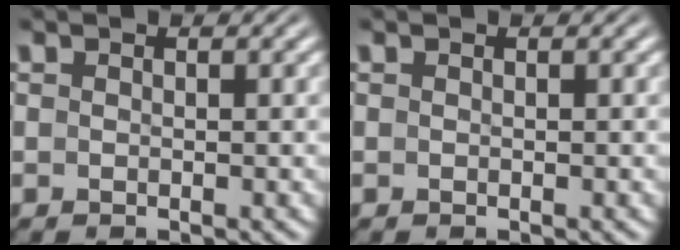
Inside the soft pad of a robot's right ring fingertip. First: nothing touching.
{"total": 0.0}